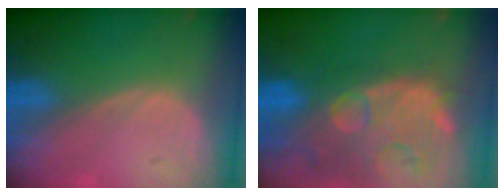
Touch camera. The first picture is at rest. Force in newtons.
{"total": 14.6, "press": 11.8, "slide": 8.6}